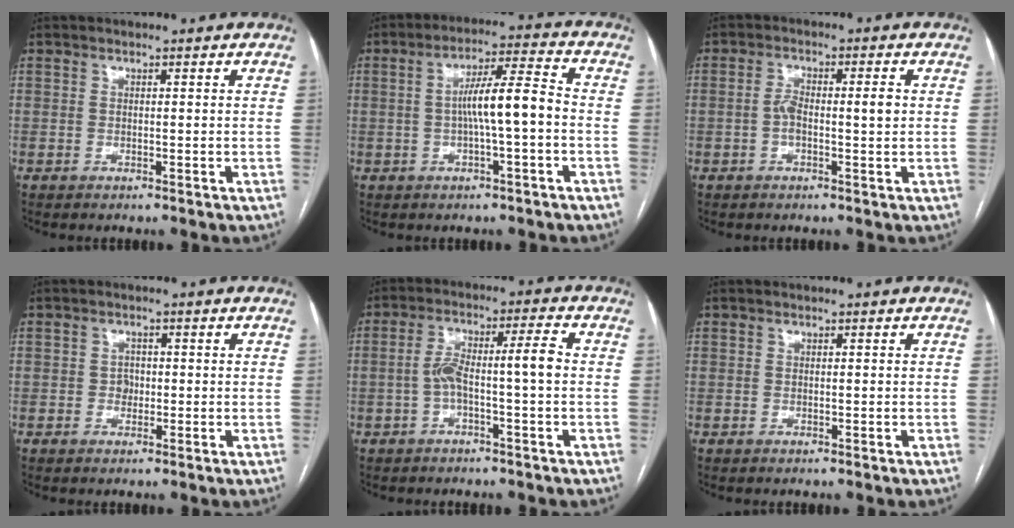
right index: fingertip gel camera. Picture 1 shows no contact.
{"total": 8.1, "force": [-1.0, 0.5, 8.0], "torque": [-0.140, 0.022, -0.017]}
{"total": 4.7, "force": [-0.2, 1.3, 4.5], "torque": [-0.087, 0.016, -0.005]}
{"total": 1.7, "force": [-0.2, 1.4, 0.9], "torque": [-0.010, 0.005, -0.004]}
{"total": 6.8, "force": [-1.1, 0.5, 6.7], "torque": [-0.125, 0.031, -0.019]}
{"total": 0.0}